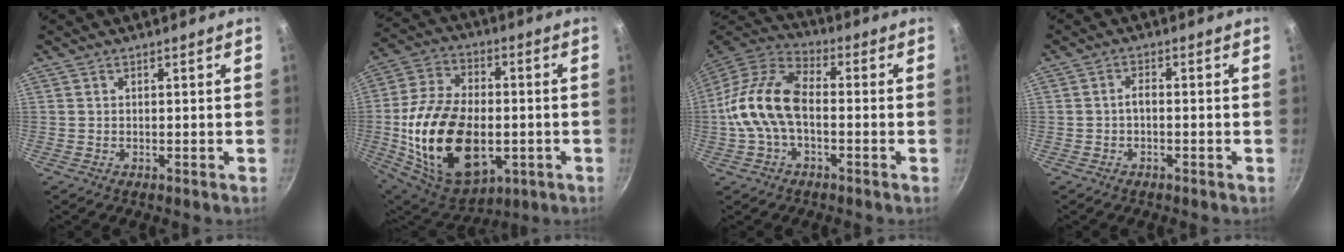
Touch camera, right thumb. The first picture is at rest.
{"total": 24.8, "force": [-3.8, 15.2, 19.2], "torque": [-0.349, 0.014, -0.049]}
{"total": 14.5, "force": [-1.7, 8.4, 11.7], "torque": [-0.212, 0.042, -0.049]}
{"total": 1.9, "force": [-0.7, 0.8, 1.6], "torque": [-0.027, 0.014, -0.015]}